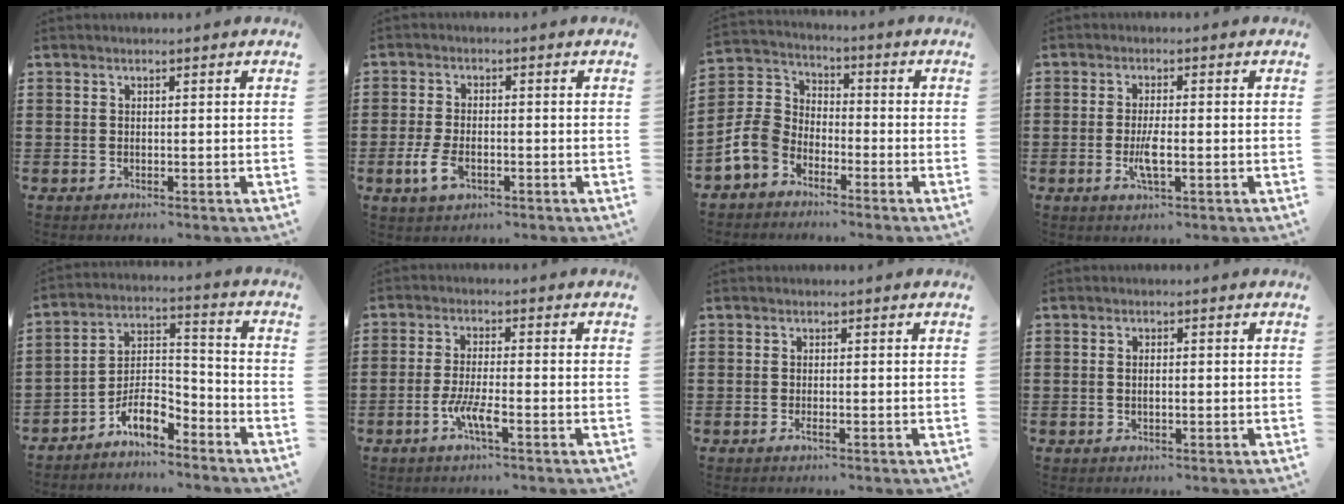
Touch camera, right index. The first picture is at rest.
{"total": 4.2, "force": [-1.4, 2.2, 3.3], "torque": [-0.084, -0.009, -0.030]}
{"total": 6.8, "force": [-4.0, 4.9, 2.6], "torque": [-0.095, 0.012, -0.088]}
{"total": 3.8, "force": [-1.0, 0.9, 3.5], "torque": [-0.075, -0.004, -0.022]}
{"total": 7.4, "force": [-5.9, 2.5, 3.7], "torque": [-0.074, 0.005, -0.114]}
{"total": 4.7, "force": [-2.3, 0.6, 4.0], "torque": [-0.095, -0.011, -0.049]}
{"total": 0.7, "force": [-0.4, 0.0, 0.6], "torque": [-0.013, -0.007, -0.006]}
{"total": 1.4, "force": [-0.2, 0.3, 1.3], "torque": [-0.025, -0.001, -0.003]}